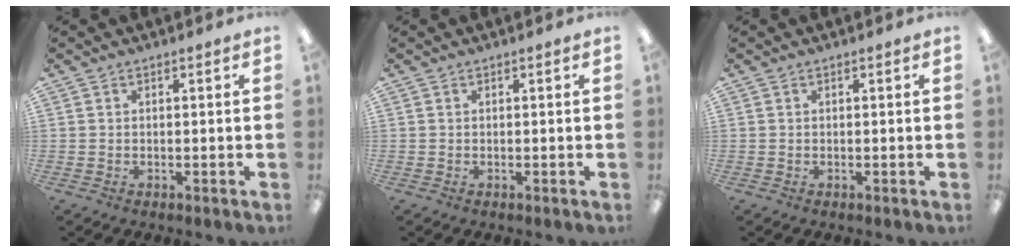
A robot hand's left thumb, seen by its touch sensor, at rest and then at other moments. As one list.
[{"total": 0.0}, {"total": 0.0}]